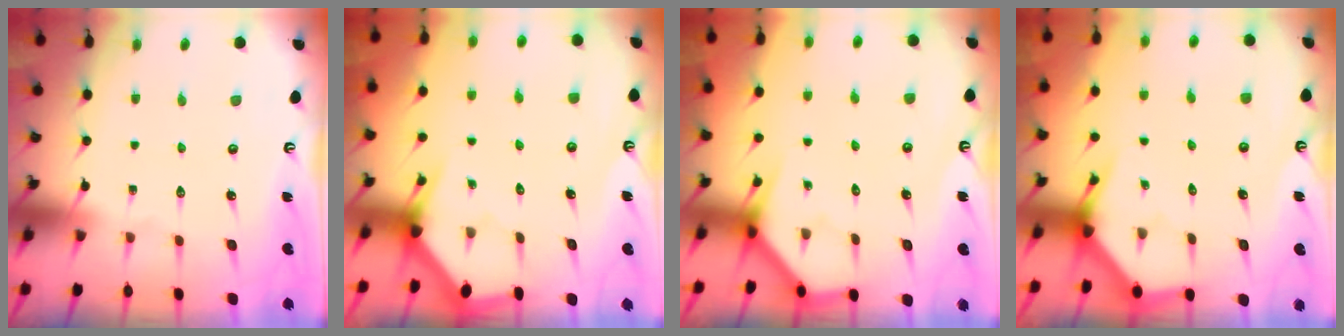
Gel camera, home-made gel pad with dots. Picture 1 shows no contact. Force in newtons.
{"total": 3.1, "press": 3.1, "slide": 0.1}
{"total": 3.7, "press": 3.7, "slide": 0.4}
{"total": 4.0, "press": 4.0, "slide": 0.2}